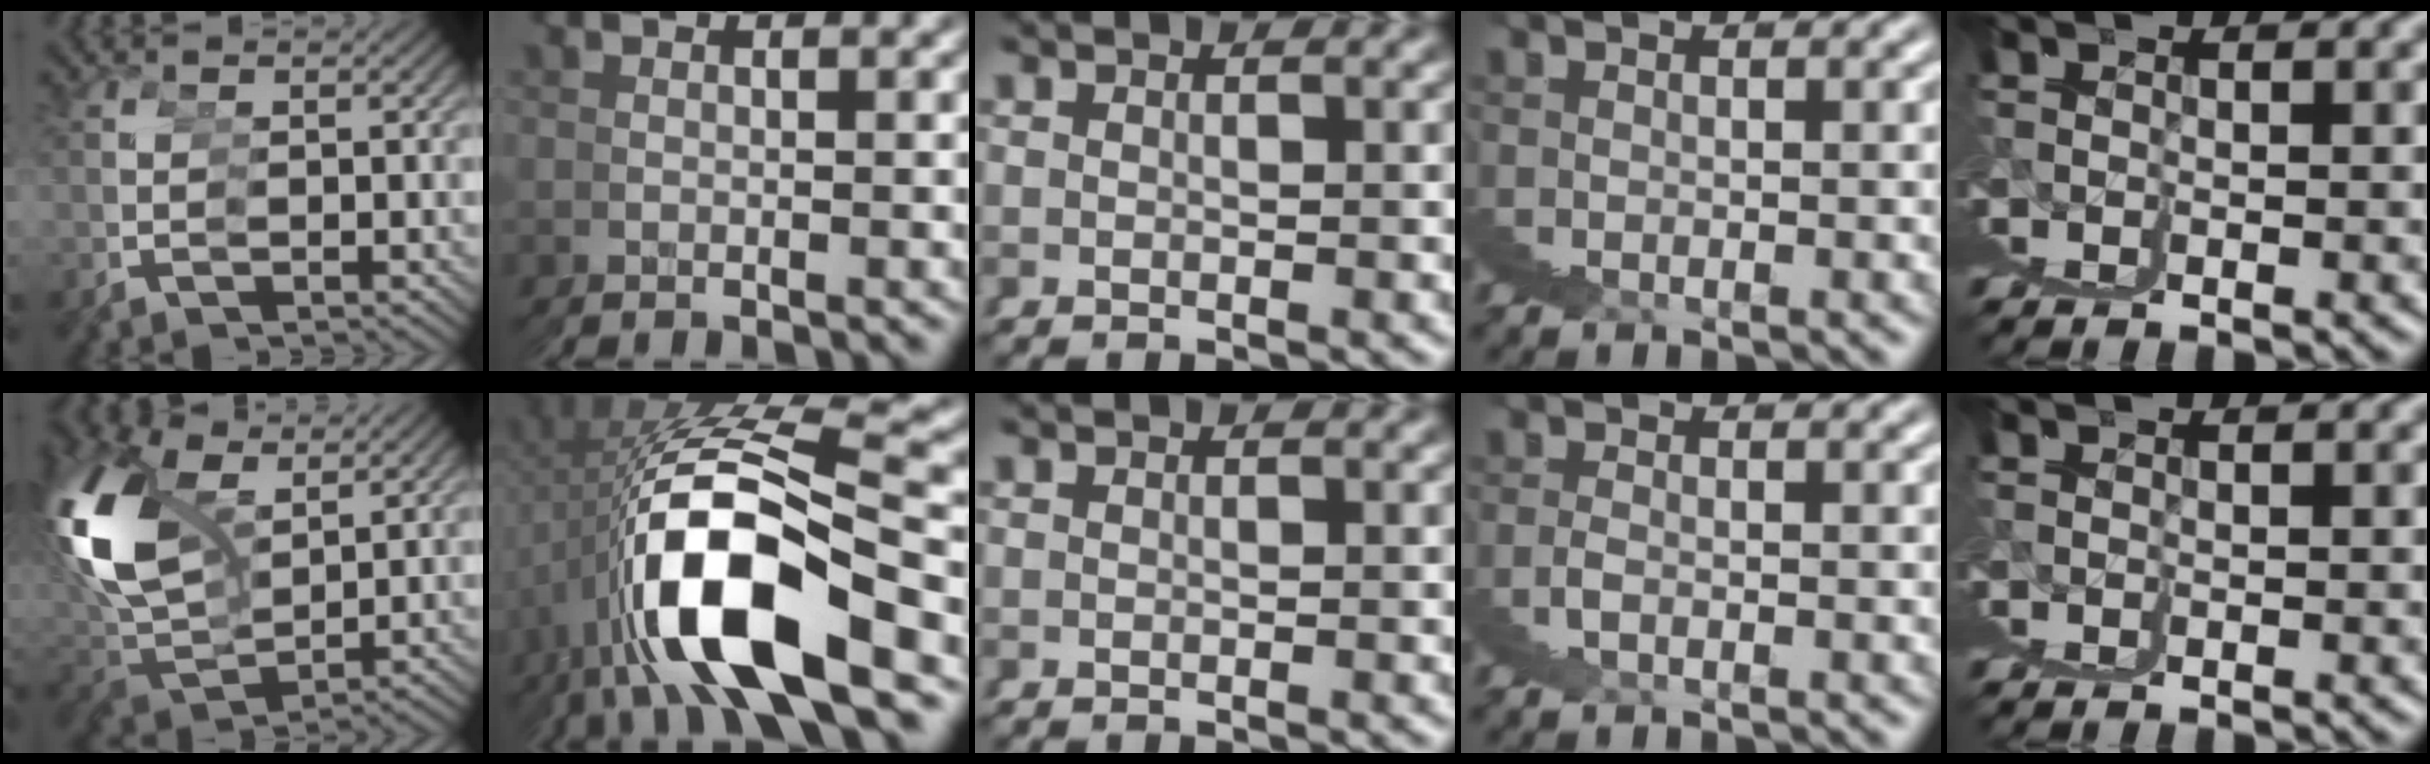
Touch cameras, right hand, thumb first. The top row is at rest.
{"thumb": {"total": 11.2, "force": [3.8, 8.5, 6.3], "torque": [-0.168, -0.015, 0.072]}, "index": {"total": 14.5, "force": [0.9, 6.4, 13.0], "torque": [-0.245, 0.022, 0.014]}, "ring": {"total": 1.8, "force": [-1.2, -0.6, -1.1], "torque": [0.020, 0.010, -0.028]}}